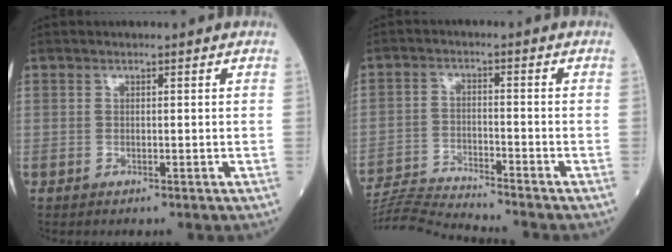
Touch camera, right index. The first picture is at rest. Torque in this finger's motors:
{"motor_torque": [-2.14, 0.00, -1.05, -0.21]}